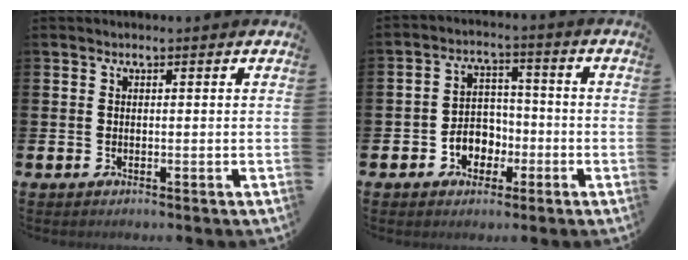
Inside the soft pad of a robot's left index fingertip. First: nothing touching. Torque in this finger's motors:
{"motor_torque": [0.59, 0.03, 0.29, 0.08]}